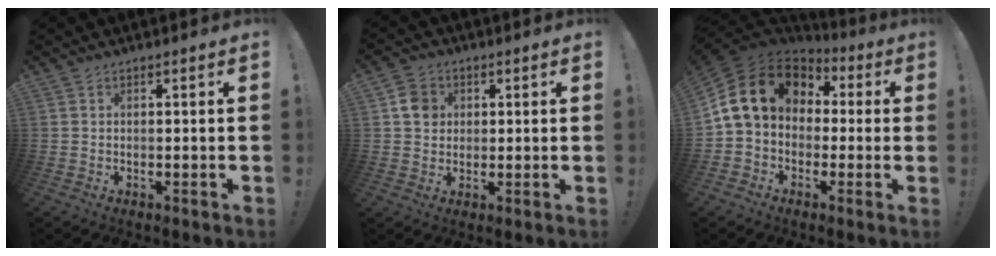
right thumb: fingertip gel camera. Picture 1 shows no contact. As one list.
[{"total": 6.5, "force": [1.7, 5.9, 2.1], "torque": [-0.017, 0.000, 0.033]}, {"total": 16.0, "force": [3.9, 11.9, 9.9], "torque": [-0.173, -0.004, 0.074]}]